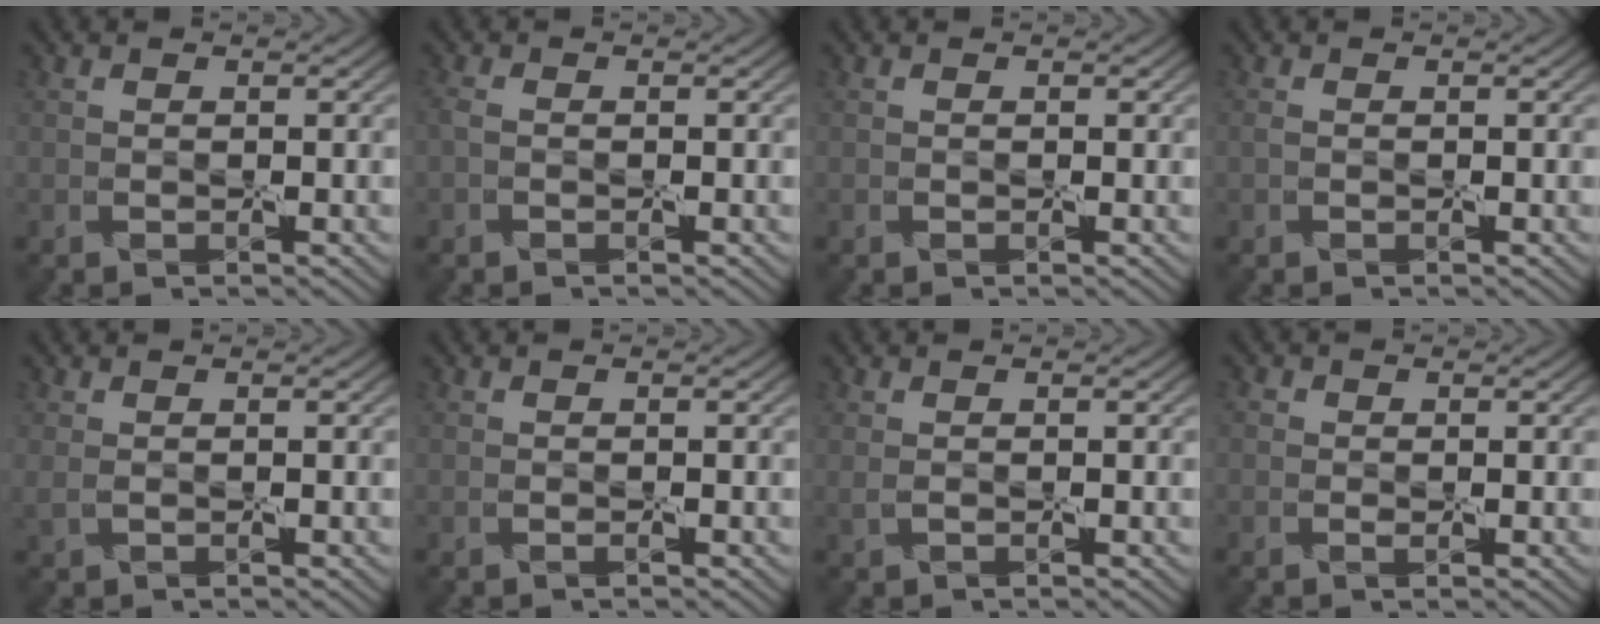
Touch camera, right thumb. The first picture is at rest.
{"total": 0.5, "force": [-0.4, 0.2, 0.3], "torque": [-0.006, -0.003, -0.008]}
{"total": 0.0}
{"total": 0.0}
{"total": 1.1, "force": [0.3, 0.5, 1.0], "torque": [-0.024, 0.004, 0.008]}
{"total": 0.0}
{"total": 0.6, "force": [0.5, -0.2, 0.3], "torque": [-0.010, 0.006, 0.010]}
{"total": 0.9, "force": [-0.2, 0.9, 0.2], "torque": [0.011, -0.006, -0.004]}